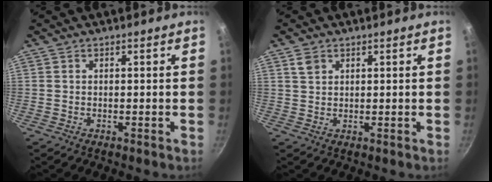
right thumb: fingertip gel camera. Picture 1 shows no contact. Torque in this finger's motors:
{"motor_torque": [-0.37, 0.34, -0.06, 0.00, 0.00]}